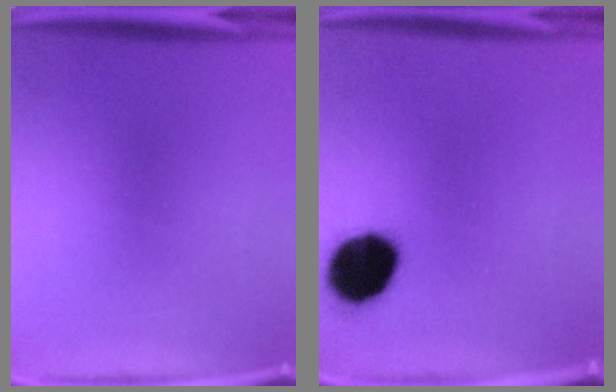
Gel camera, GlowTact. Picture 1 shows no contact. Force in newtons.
{"total": 14.1}